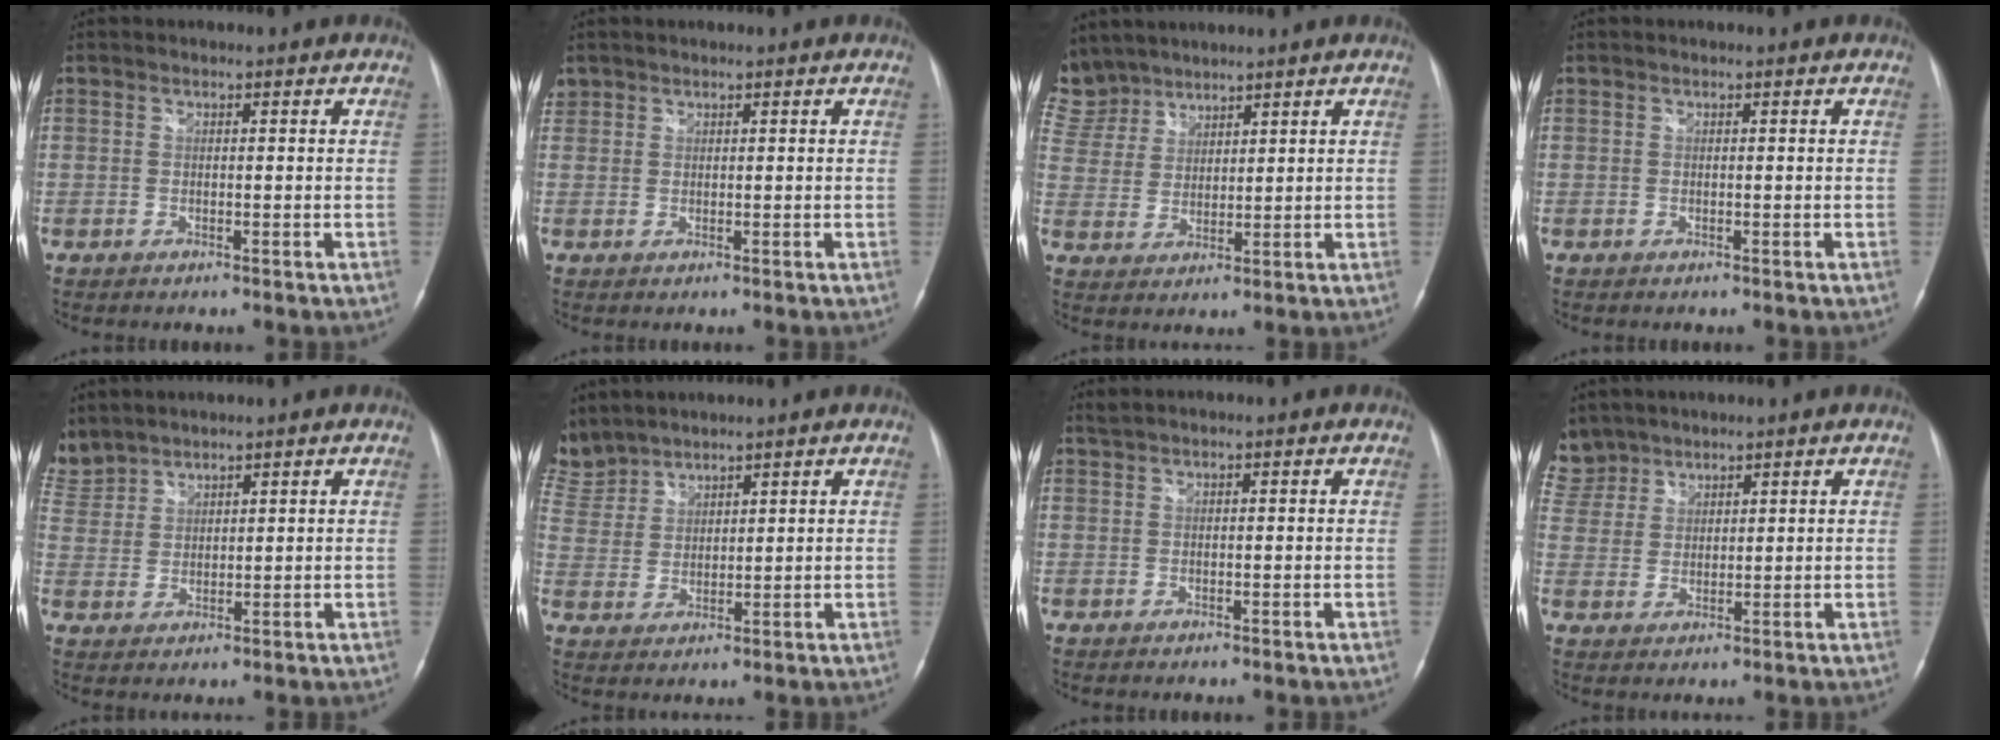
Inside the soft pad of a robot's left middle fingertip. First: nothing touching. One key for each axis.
{"total": 1.5, "fx": 1.1, "fy": 1.0, "fz": 0.0, "tx": 0.004, "ty": 0.012, "tz": 0.021}
{"total": 10.0, "fx": 8.6, "fy": 5.1, "fz": 1.0, "tx": -0.047, "ty": 0.016, "tz": 0.186}
{"total": 0.0}
{"total": 7.5, "fx": 6.7, "fy": 3.3, "fz": 1.0, "tx": -0.043, "ty": 0.015, "tz": 0.148}
{"total": 8.6, "fx": 8.0, "fy": 3.2, "fz": 0.8, "tx": -0.036, "ty": 0.013, "tz": 0.176}
{"total": 0.9, "fx": 0.7, "fy": -0.1, "fz": 0.5, "tx": -0.016, "ty": 0.017, "tz": 0.018}
{"total": 7.3, "fx": 6.1, "fy": 4.1, "fz": 0.2, "tx": -0.012, "ty": 0.010, "tz": 0.128}